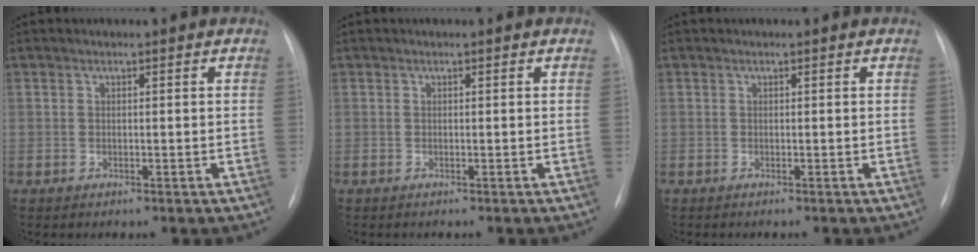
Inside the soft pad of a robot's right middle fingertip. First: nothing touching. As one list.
[{"total": 0.0}, {"total": 0.0}]